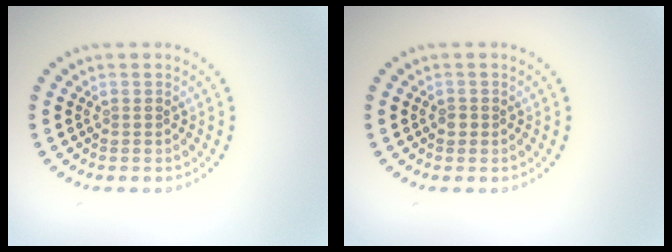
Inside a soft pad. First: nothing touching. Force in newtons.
{"total": 0.8, "press": 0.7, "slide": 0.3}